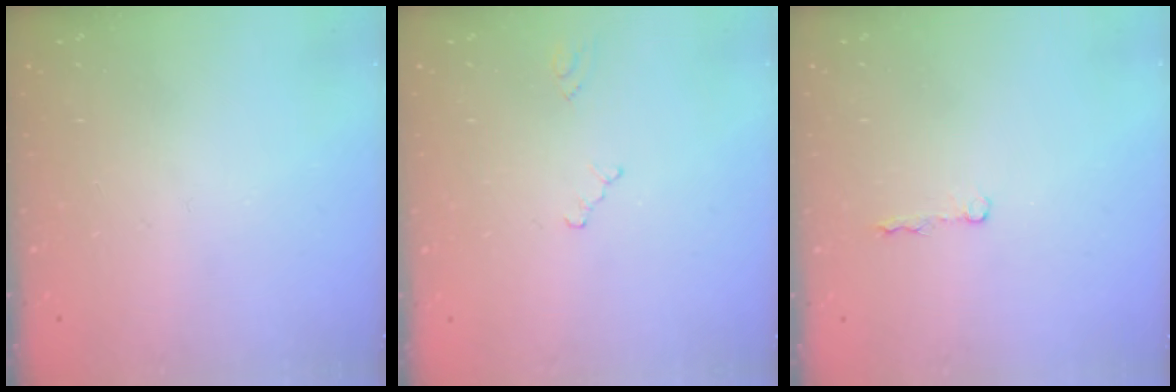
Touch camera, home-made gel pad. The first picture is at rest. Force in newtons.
{"total": 0.8, "press": 0.8, "slide": 0.2}
{"total": 3.3, "press": 3.3, "slide": 0.5}